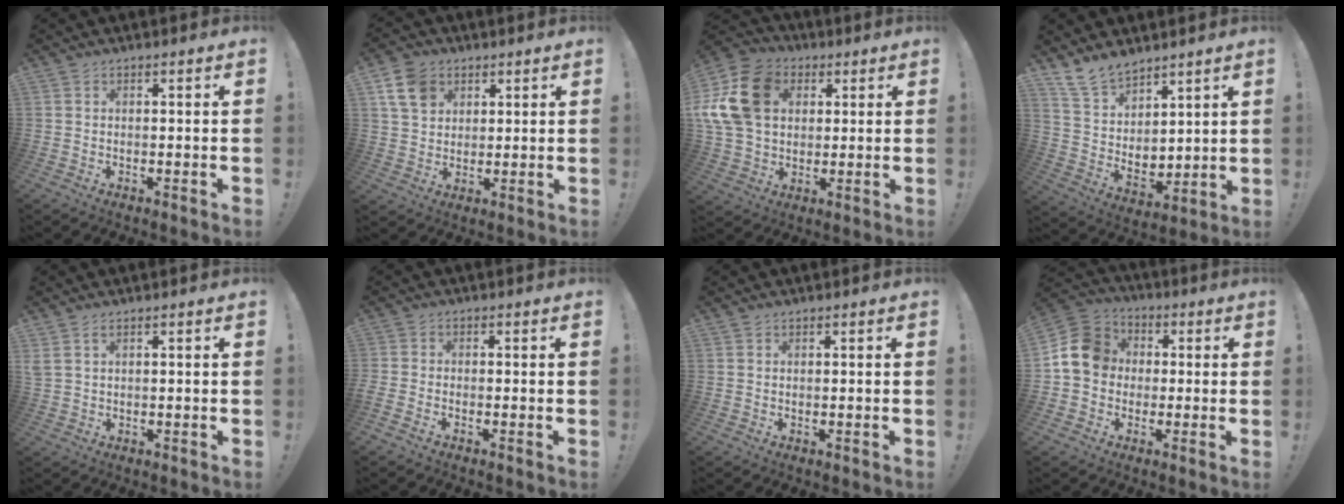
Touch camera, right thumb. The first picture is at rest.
{"total": 10.3, "force": [4.9, 7.7, 4.9], "torque": [-0.081, -0.011, 0.100]}
{"total": 19.5, "force": [4.7, 15.0, 11.6], "torque": [-0.210, -0.005, 0.094]}
{"total": 11.9, "force": [9.8, 6.1, 3.1], "torque": [-0.070, -0.073, 0.194]}
{"total": 2.2, "force": [1.2, 0.9, 1.7], "torque": [-0.040, 0.003, 0.024]}
{"total": 1.5, "force": [-1.1, 0.6, 0.9], "torque": [-0.027, 0.003, -0.019]}
{"total": 0.5, "force": [0.4, 0.3, 0.1], "torque": [-0.001, 0.000, 0.009]}
{"total": 13.2, "force": [1.2, 11.4, 6.7], "torque": [-0.104, 0.017, 0.029]}